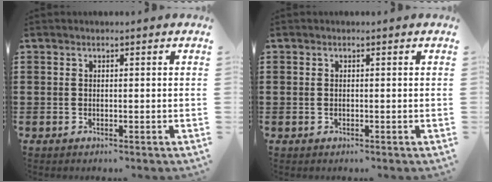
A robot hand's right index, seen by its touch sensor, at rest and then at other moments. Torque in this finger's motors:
{"motor_torque": [-0.05, 0.59, -0.03, -0.01]}